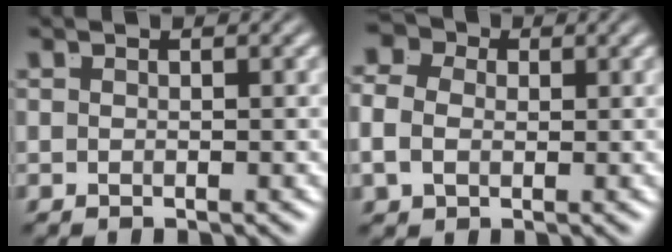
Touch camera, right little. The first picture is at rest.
{"total": 5.3, "force": [1.3, 4.5, 2.6], "torque": [-0.053, 0.006, 0.011]}